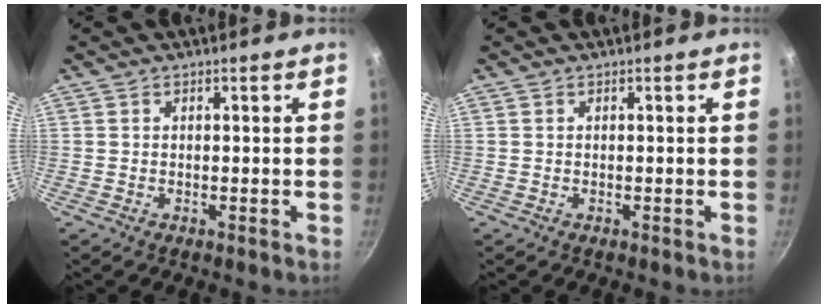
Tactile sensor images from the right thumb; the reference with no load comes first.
{"total": 0.0}